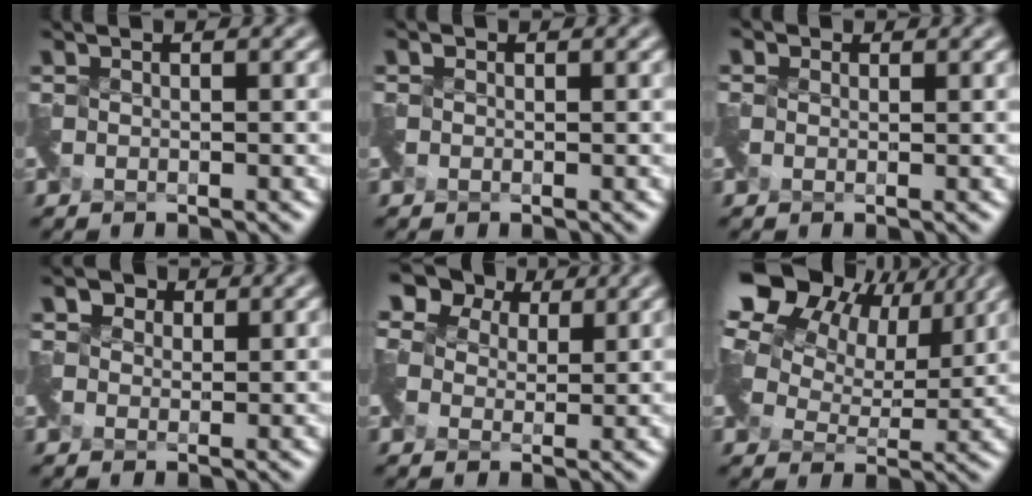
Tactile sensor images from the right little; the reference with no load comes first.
{"total": 0.7, "force": [-0.2, 0.0, -0.6], "torque": [0.012, 0.000, 0.001]}
{"total": 0.9, "force": [-0.1, 0.4, -0.9], "torque": [0.012, -0.001, 0.003]}
{"total": 1.7, "force": [0.3, 1.6, -0.3], "torque": [0.006, 0.006, 0.002]}
{"total": 5.7, "force": [3.2, 4.0, 2.5], "torque": [-0.076, 0.023, 0.045]}
{"total": 16.3, "force": [8.5, 10.4, 9.3], "torque": [-0.182, 0.041, 0.135]}